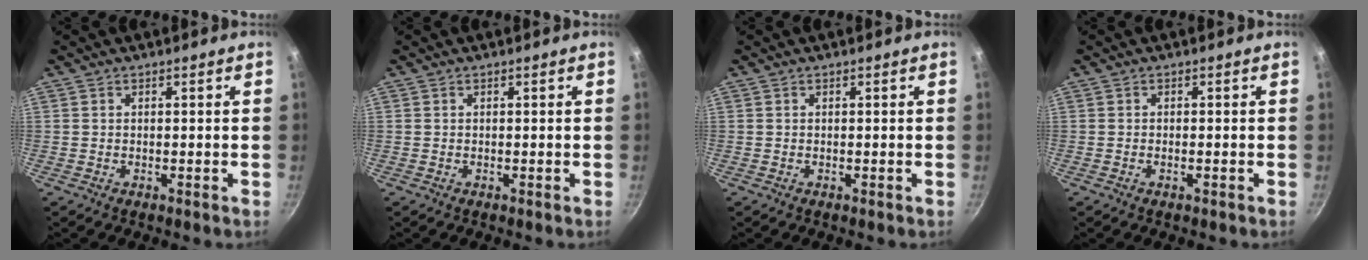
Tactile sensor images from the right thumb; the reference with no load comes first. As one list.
[{"total": 0.0}, {"total": 0.0}, {"total": 0.8, "force": [-0.4, 0.2, 0.6], "torque": [-0.016, 0.005, -0.009]}]